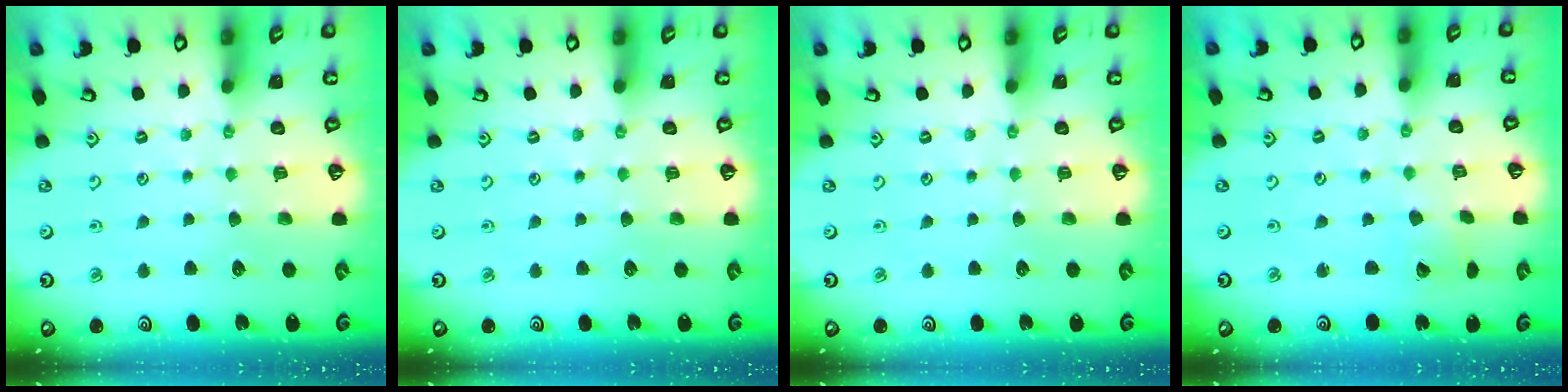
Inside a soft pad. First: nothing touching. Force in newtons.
{"total": 0.0}
{"total": 0.0}
{"total": 1.8, "press": 1.7, "slide": 0.1}